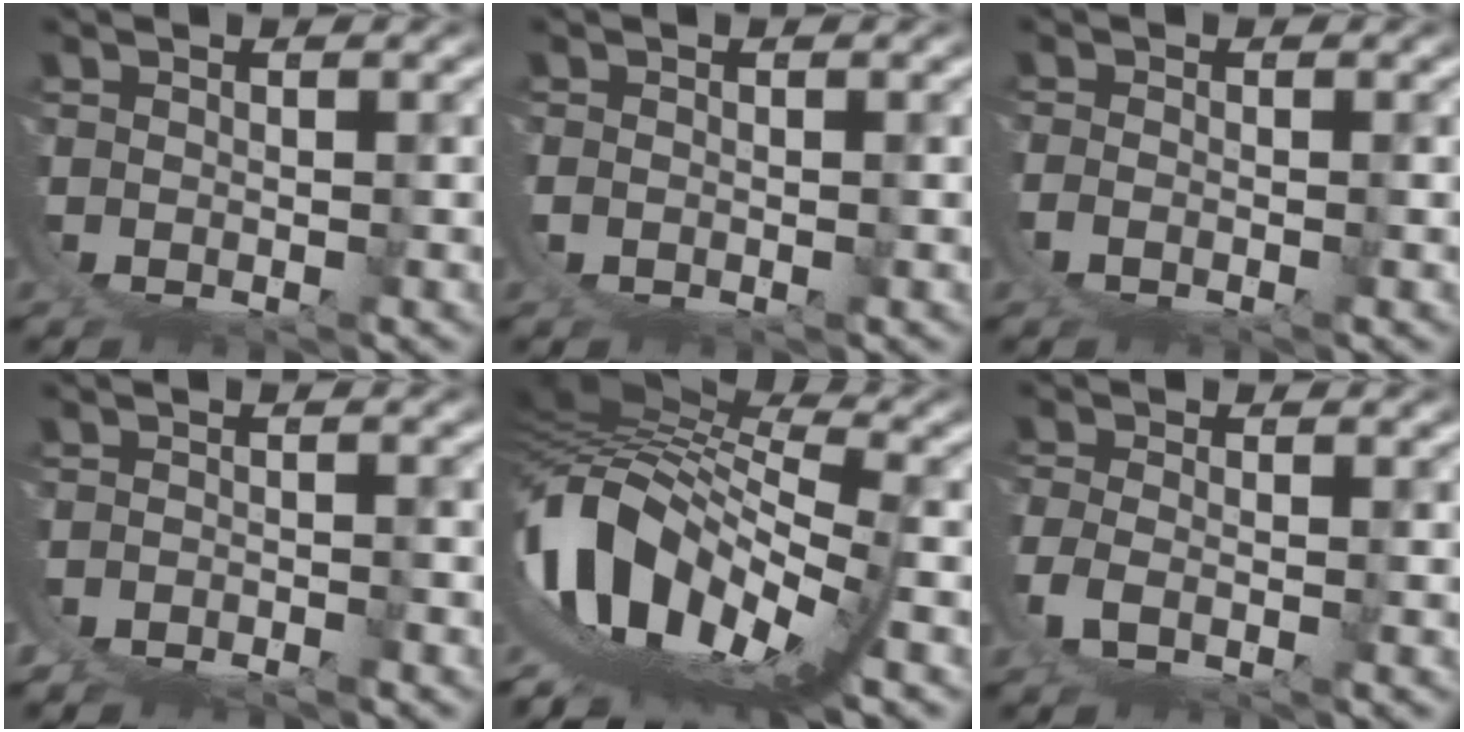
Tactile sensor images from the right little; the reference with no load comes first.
{"total": 0.6, "force": [0.2, 0.5, 0.3], "torque": [-0.010, 0.002, 0.001]}
{"total": 1.6, "force": [-0.1, 0.9, 1.4], "torque": [-0.038, -0.007, 0.002]}
{"total": 5.0, "force": [-1.8, 4.2, 1.9], "torque": [-0.060, -0.018, -0.027]}
{"total": 17.1, "force": [0.4, 10.2, 13.7], "torque": [-0.271, -0.029, 0.024]}
{"total": 2.8, "force": [0.6, 1.7, 2.2], "torque": [-0.075, -0.019, 0.020]}